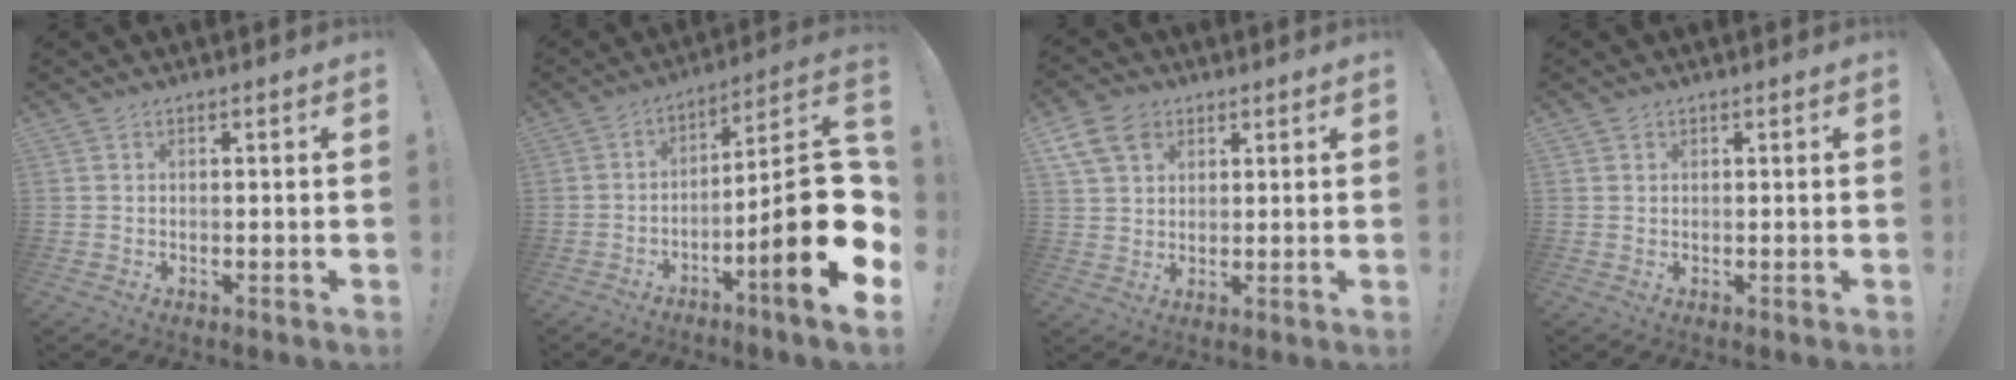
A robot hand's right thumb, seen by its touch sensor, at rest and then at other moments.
{"total": 21.6, "force": [-5.4, 3.5, 20.6], "torque": [-0.301, 0.021, -0.086]}
{"total": 9.8, "force": [4.7, 7.1, 4.7], "torque": [-0.084, -0.014, 0.093]}
{"total": 0.8, "force": [0.6, 0.6, 0.0], "torque": [0.003, -0.001, 0.010]}